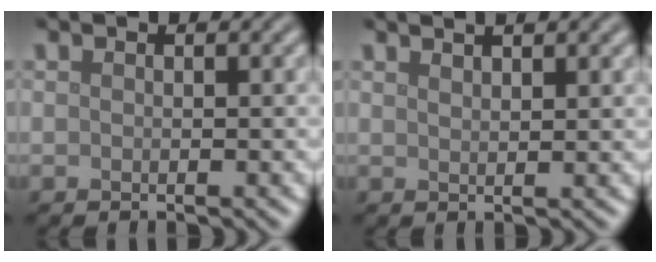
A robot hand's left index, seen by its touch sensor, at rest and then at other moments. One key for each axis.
{"total": 2.5, "fx": 1.9, "fy": 0.6, "fz": 1.4, "tx": -0.006, "ty": 0.012, "tz": 0.016}